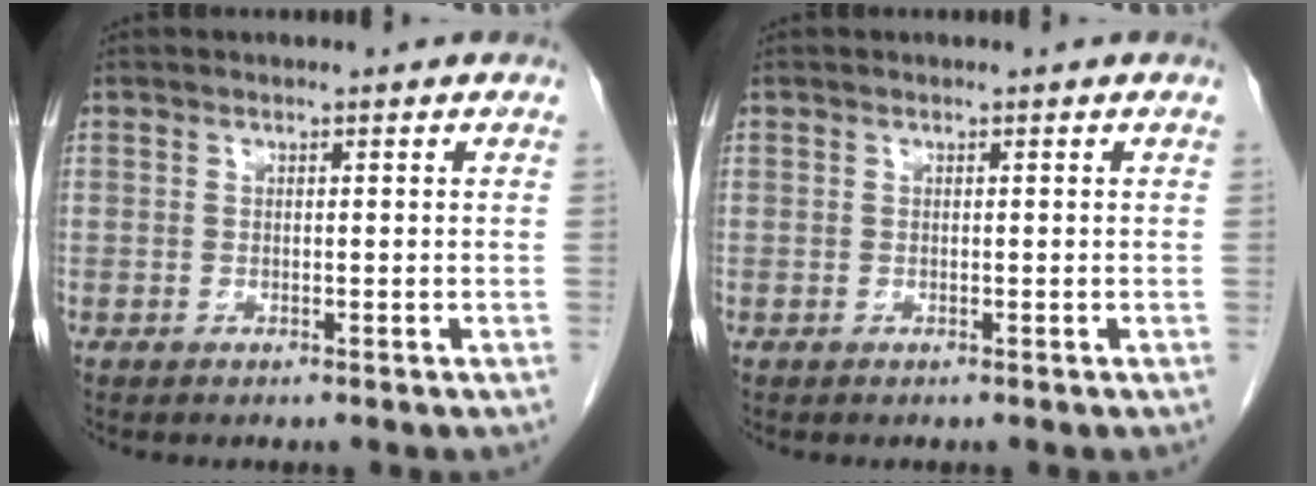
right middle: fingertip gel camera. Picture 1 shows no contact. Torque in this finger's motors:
{"motor_torque": [0.28, 0.18, -0.01, 0.00]}